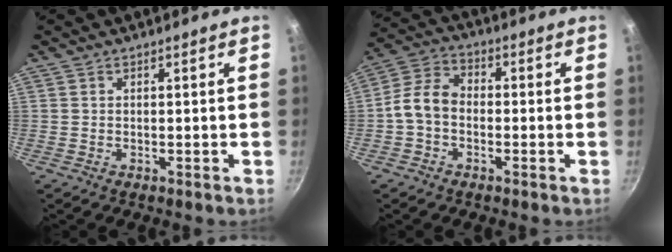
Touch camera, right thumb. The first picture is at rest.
{"total": 7.9, "force": [-1.3, 5.7, 5.2], "torque": [-0.092, 0.030, -0.040]}